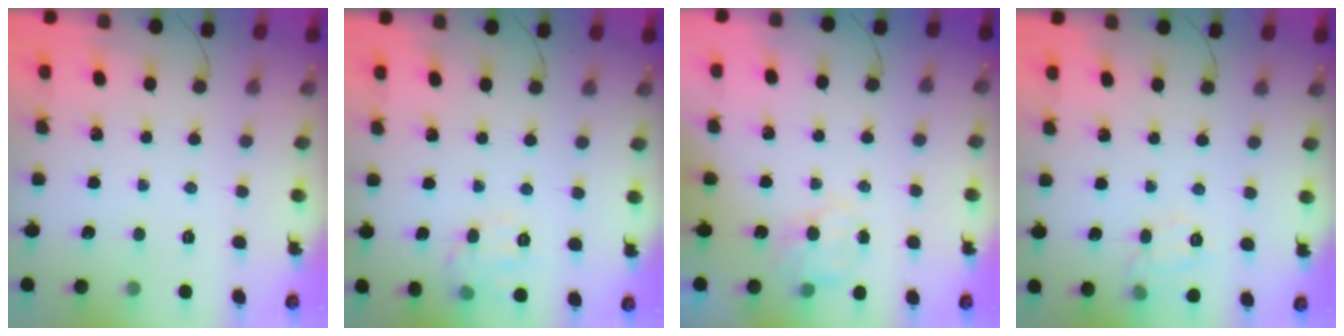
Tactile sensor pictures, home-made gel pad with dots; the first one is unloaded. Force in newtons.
{"total": 8.4, "press": 8.3, "slide": 1.3}
{"total": 5.6, "press": 5.5, "slide": 0.5}
{"total": 8.4, "press": 8.3, "slide": 0.9}